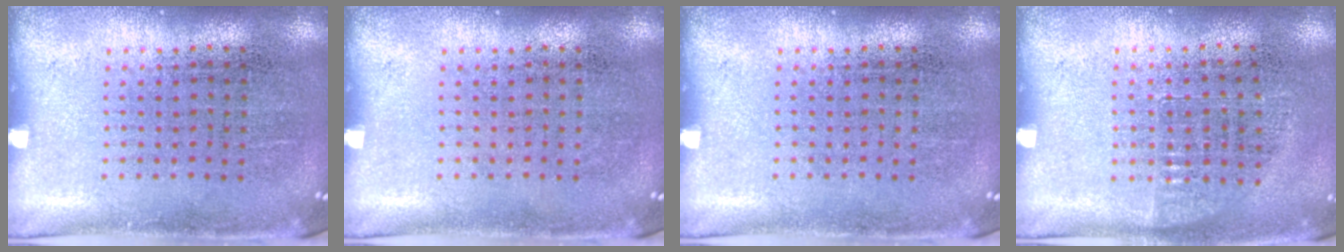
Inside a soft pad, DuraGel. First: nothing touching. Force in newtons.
{"total": 0.0}
{"total": 0.0}
{"total": 0.7, "press": 0.6, "slide": 0.4}